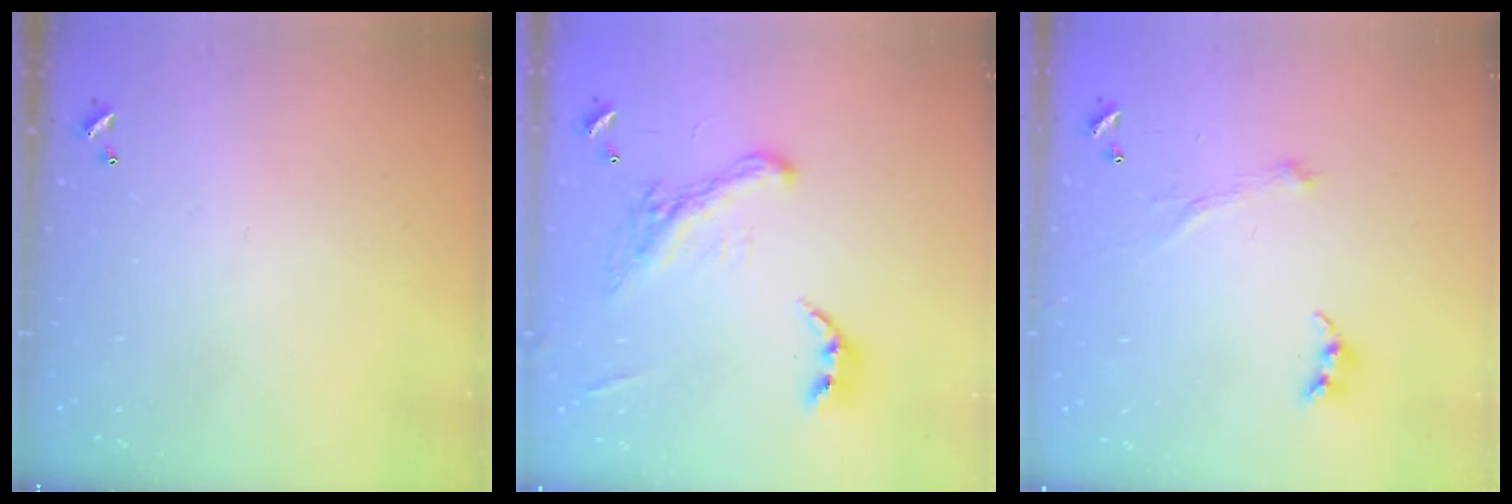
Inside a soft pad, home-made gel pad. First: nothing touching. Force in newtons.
{"total": 5.1, "press": 4.9, "slide": 1.4}
{"total": 2.1, "press": 2.0, "slide": 0.7}